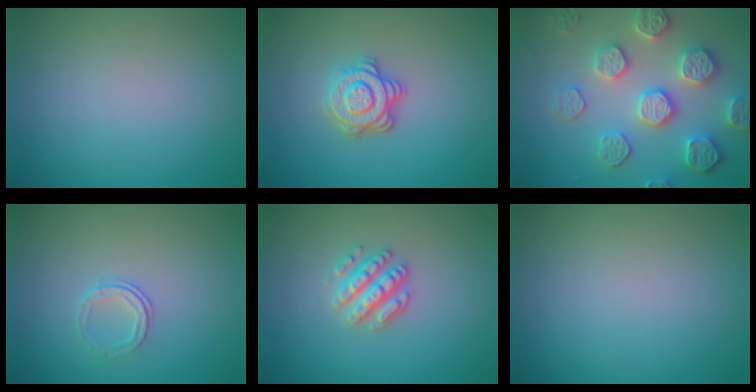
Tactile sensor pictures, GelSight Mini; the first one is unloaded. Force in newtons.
{"total": 3.6, "press": 3.1, "slide": 1.9}
{"total": 5.6, "press": 5.1, "slide": 2.2}
{"total": 1.3, "press": 0.9, "slide": 0.9}
{"total": 2.8, "press": 2.7, "slide": 0.8}
{"total": 0.0}